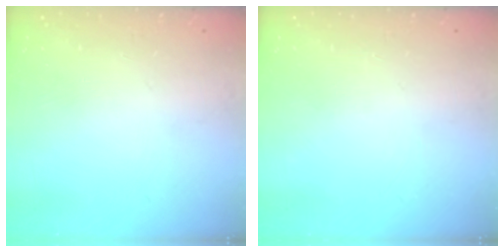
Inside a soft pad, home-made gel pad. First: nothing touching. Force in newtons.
{"total": 0.0}